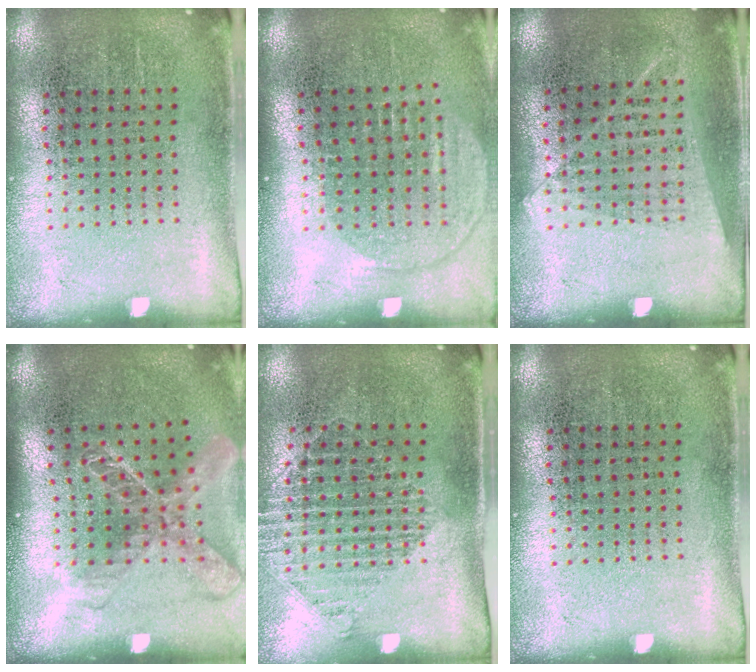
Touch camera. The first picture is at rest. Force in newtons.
{"total": 1.5, "press": 1.3, "slide": 0.7}
{"total": 1.1, "press": 1.0, "slide": 0.6}
{"total": 2.0, "press": 1.5, "slide": 1.3}
{"total": 1.4, "press": 1.2, "slide": 0.7}
{"total": 0.0}